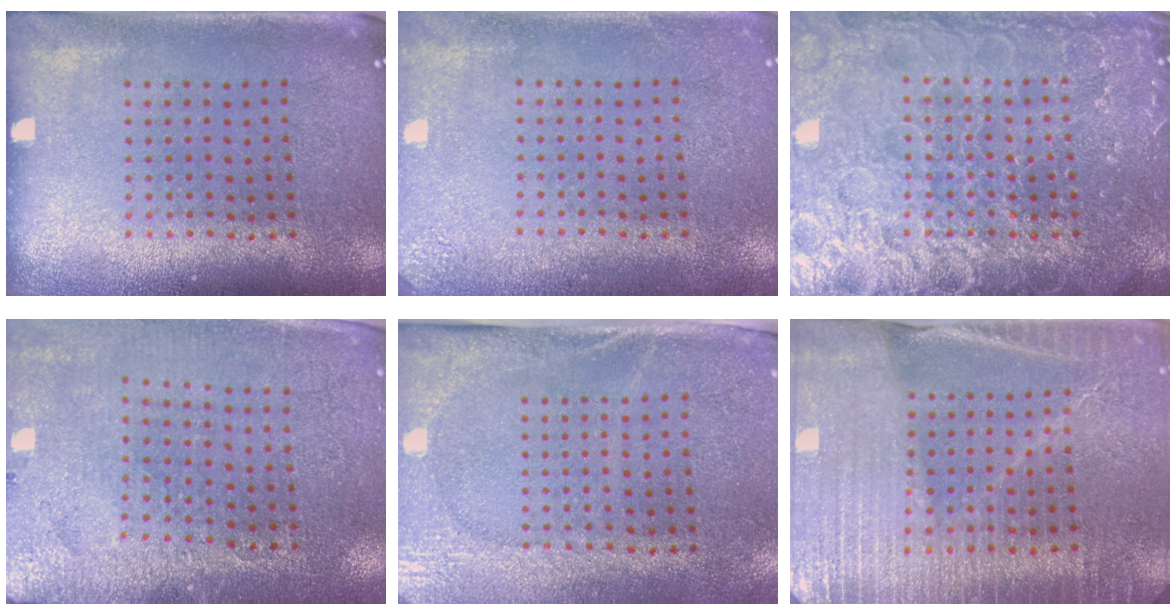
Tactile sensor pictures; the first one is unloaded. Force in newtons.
{"total": 2.0, "press": 2.0, "slide": 0.3}
{"total": 7.0, "press": 6.9, "slide": 0.8}
{"total": 2.8, "press": 2.8, "slide": 0.5}
{"total": 2.8, "press": 2.3, "slide": 1.6}
{"total": 3.9, "press": 3.7, "slide": 1.2}